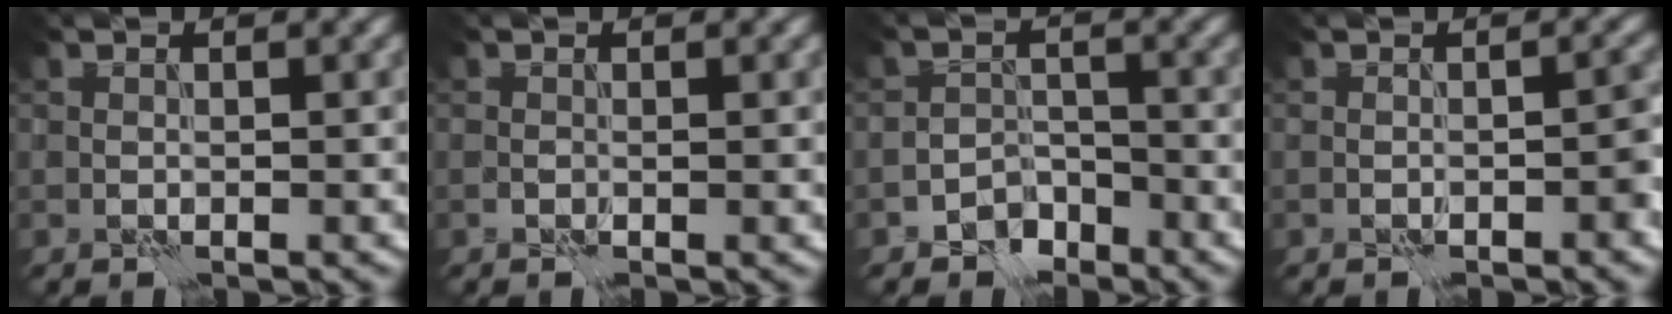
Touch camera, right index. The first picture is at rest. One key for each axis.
{"total": 0.6, "fx": -0.2, "fy": 0.3, "fz": 0.5, "tx": -0.009, "ty": -0.001, "tz": -0.003}
{"total": 2.4, "fx": -2.0, "fy": 1.3, "fz": 0.4, "tx": 0.002, "ty": 0.006, "tz": -0.039}
{"total": 1.5, "fx": -1.1, "fy": 0.4, "fz": 0.9, "tx": -0.011, "ty": 0.007, "tz": -0.014}